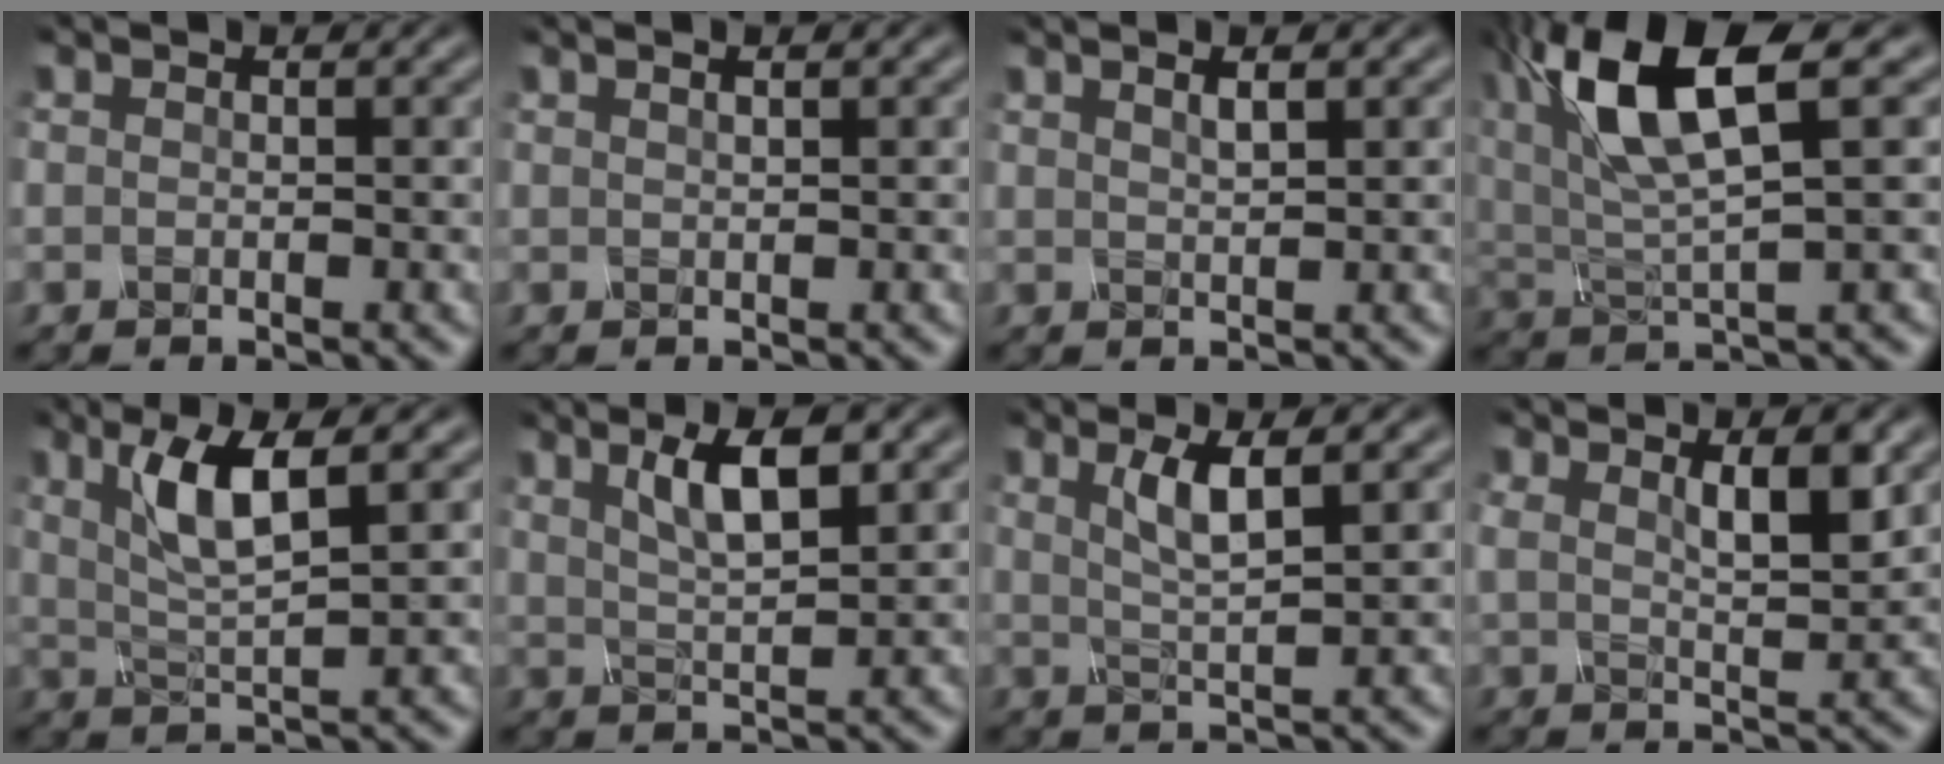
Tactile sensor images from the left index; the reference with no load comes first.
{"total": 1.5, "force": [1.0, 0.5, 1.0], "torque": [-0.005, -0.004, 0.007]}
{"total": 2.2, "force": [1.3, 0.7, 1.6], "torque": [-0.011, 0.005, 0.010]}
{"total": 10.9, "force": [5.0, 3.2, 9.1], "torque": [-0.192, 0.017, 0.094]}
{"total": 5.1, "force": [2.1, 1.1, 4.6], "torque": [-0.090, -0.002, 0.041]}
{"total": 5.3, "force": [2.5, 1.4, 4.4], "torque": [-0.074, 0.002, 0.043]}
{"total": 3.4, "force": [1.5, 0.7, 3.0], "torque": [-0.055, -0.001, 0.030]}
{"total": 3.9, "force": [1.8, 1.1, 3.2], "torque": [-0.057, -0.003, 0.033]}